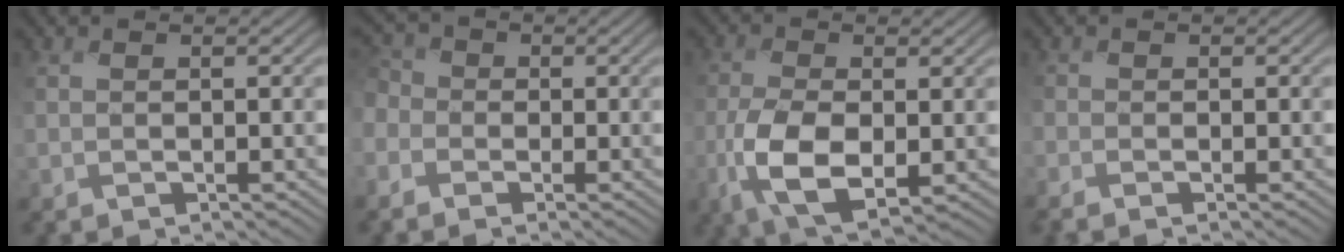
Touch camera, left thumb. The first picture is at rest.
{"total": 4.9, "force": [-1.5, 4.2, 2.2], "torque": [-0.089, -0.002, -0.042]}
{"total": 8.6, "force": [-2.2, 4.4, 7.0], "torque": [-0.163, -0.015, -0.043]}
{"total": 1.8, "force": [-1.4, 0.5, 0.9], "torque": [-0.026, -0.009, -0.034]}